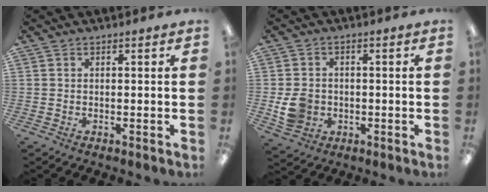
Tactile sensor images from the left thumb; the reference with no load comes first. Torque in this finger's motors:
{"motor_torque": [0.77, 1.01, 0.53, -0.62, 0.05]}